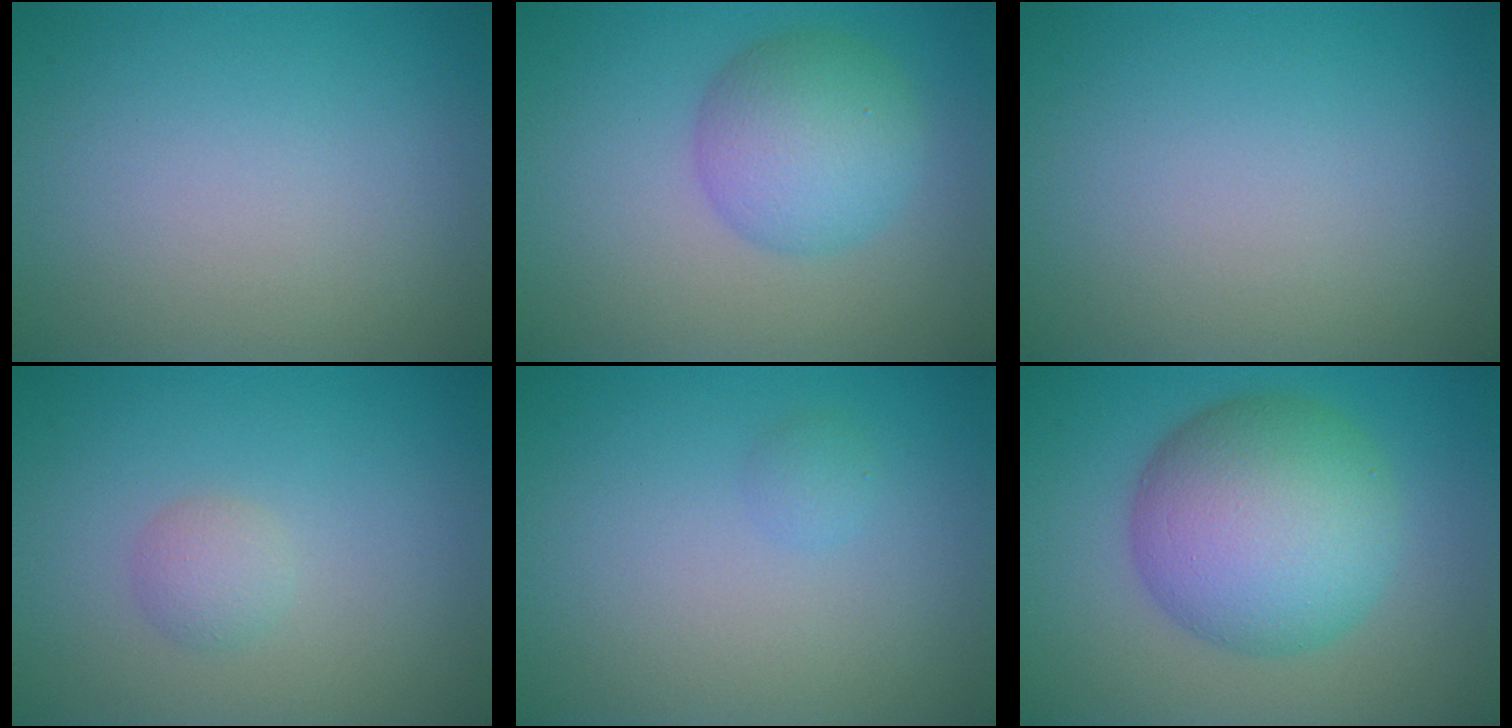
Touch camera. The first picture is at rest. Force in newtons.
{"total": 5.2, "press": 5.2, "slide": 0.2}
{"total": 0.0}
{"total": 1.5, "press": 1.4, "slide": 0.1}
{"total": 0.8, "press": 0.8, "slide": 0.1}
{"total": 10.1, "press": 10.1, "slide": 0.3}